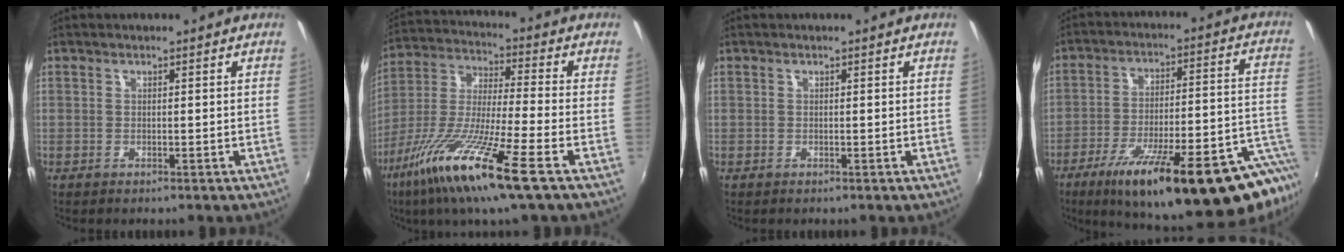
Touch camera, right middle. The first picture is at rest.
{"total": 17.3, "force": [-9.5, 1.0, 14.5], "torque": [-0.298, -0.036, -0.184]}
{"total": 0.0}
{"total": 27.3, "force": [-17.0, 3.6, 21.0], "torque": [-0.293, -0.042, -0.246]}